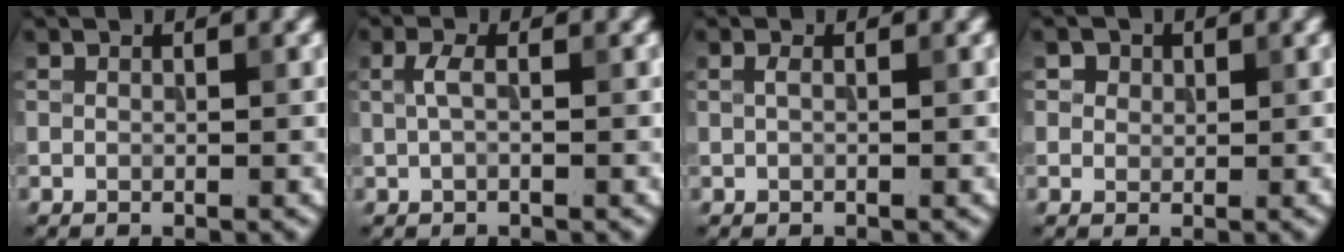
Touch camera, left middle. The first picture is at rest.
{"total": 1.4, "force": [0.2, 0.4, 1.3], "torque": [-0.030, 0.002, 0.002]}
{"total": 0.5, "force": [0.1, 0.1, 0.5], "torque": [-0.013, 0.002, 0.002]}
{"total": 2.3, "force": [1.4, 1.7, 0.9], "torque": [-0.022, 0.002, 0.019]}